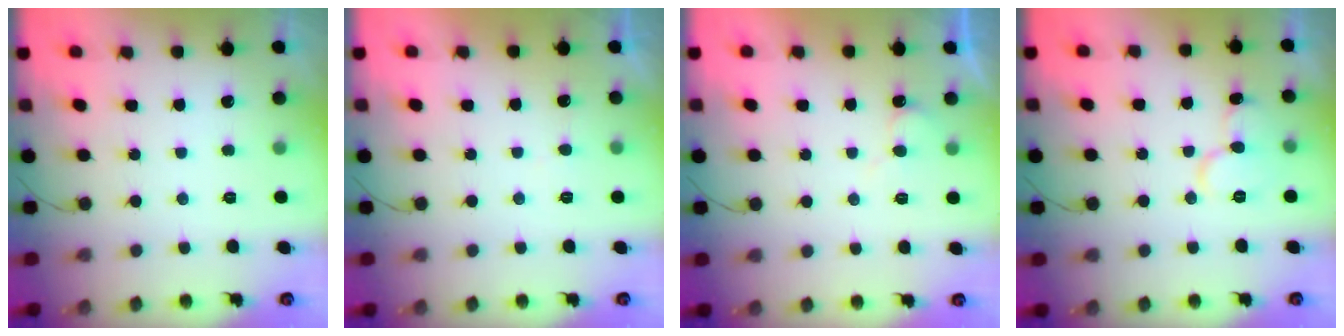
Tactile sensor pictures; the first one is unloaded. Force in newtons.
{"total": 4.1, "press": 4.1, "slide": 0.3}
{"total": 4.7, "press": 4.6, "slide": 0.5}
{"total": 9.4, "press": 9.3, "slide": 1.2}